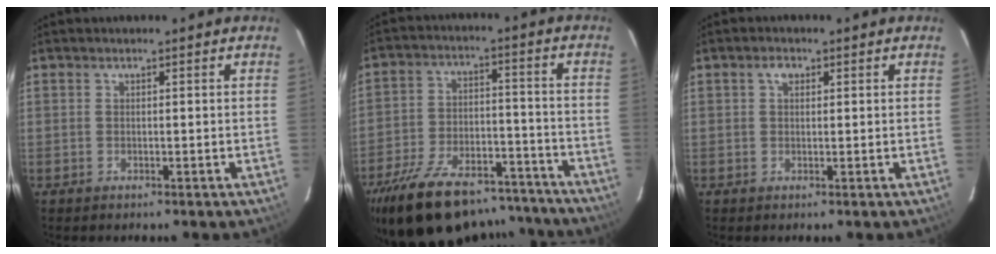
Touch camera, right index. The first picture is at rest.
{"total": 27.3, "force": [-22.0, 10.7, 12.1], "torque": [-0.245, 0.006, -0.313]}
{"total": 1.8, "force": [0.7, 1.2, 1.1], "torque": [-0.018, 0.009, 0.011]}